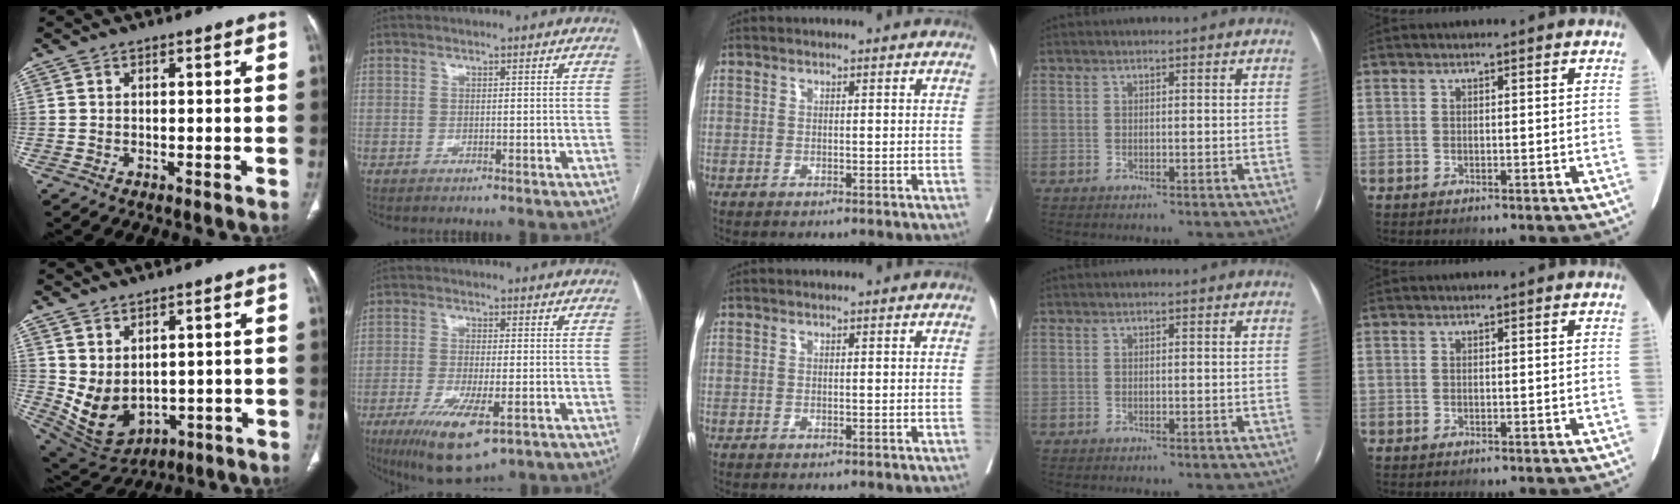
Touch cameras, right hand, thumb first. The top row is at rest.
{"thumb": {"total": 9.7, "force": [1.2, 6.6, 7.0], "torque": [-0.117, -0.017, 0.057]}, "index": {"total": 10.4, "force": [-5.2, 2.6, 8.6], "torque": [-0.156, -0.025, -0.080]}}